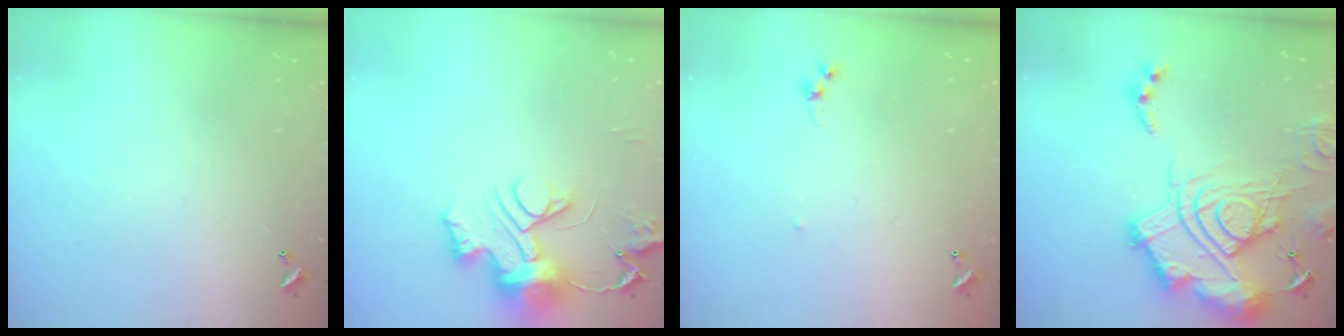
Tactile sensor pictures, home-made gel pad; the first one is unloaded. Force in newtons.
{"total": 13.0, "press": 13.0, "slide": 0.8}
{"total": 6.0, "press": 6.0, "slide": 0.7}
{"total": 26.0, "press": 25.8, "slide": 3.2}